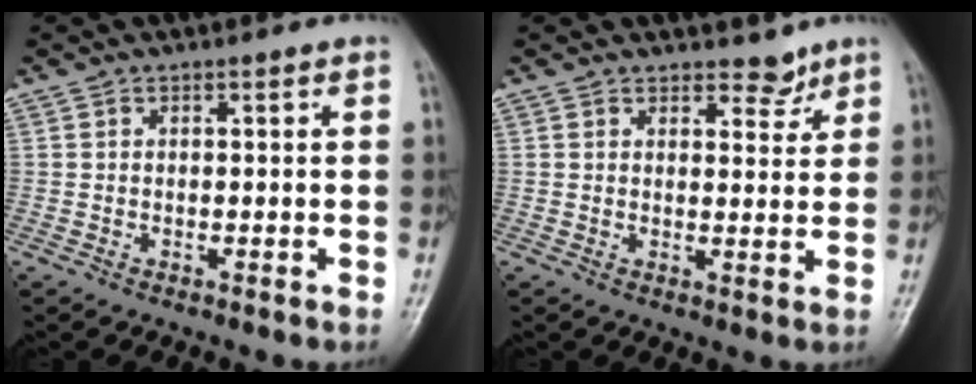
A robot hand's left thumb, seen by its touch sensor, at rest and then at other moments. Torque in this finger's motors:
{"motor_torque": [-0.63, -0.01, -0.57, -0.24, 0.07]}